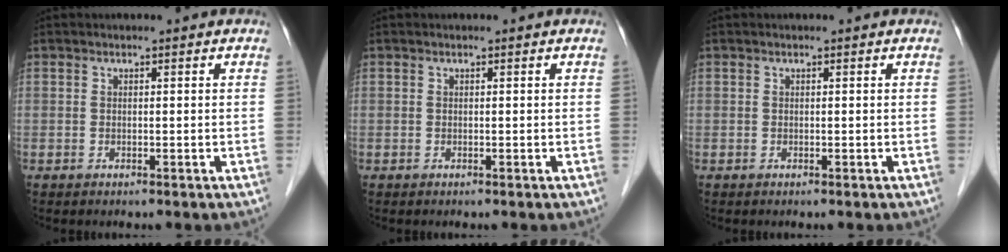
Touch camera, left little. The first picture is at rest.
{"total": 0.0}
{"total": 0.0}